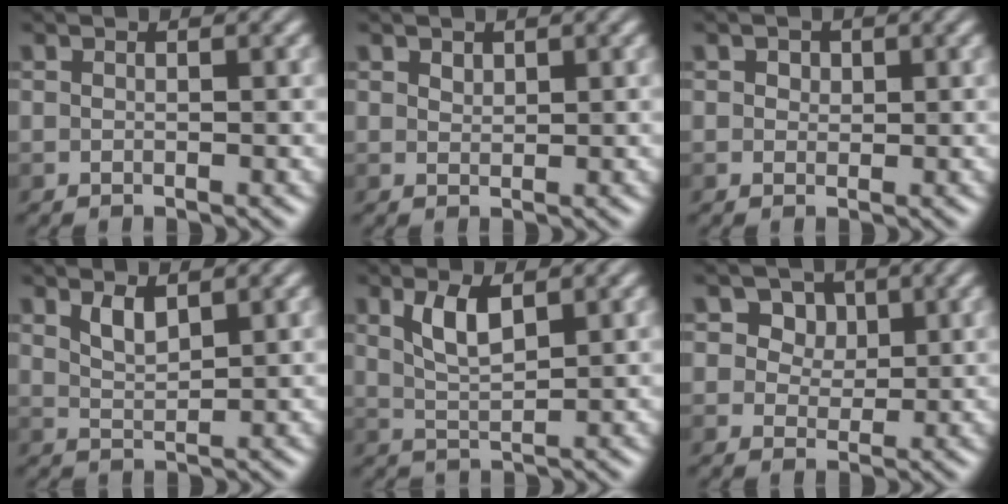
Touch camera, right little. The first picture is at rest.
{"total": 0.8, "force": [0.7, 0.4, 0.2], "torque": [-0.005, 0.000, 0.014]}
{"total": 1.0, "force": [0.5, 0.8, 0.4], "torque": [-0.006, -0.002, 0.005]}
{"total": 1.8, "force": [1.2, 0.6, 1.2], "torque": [-0.027, -0.004, 0.028]}
{"total": 3.0, "force": [1.4, 1.1, 2.4], "torque": [-0.053, -0.001, 0.029]}
{"total": 4.8, "force": [2.5, 3.4, 2.2], "torque": [-0.044, -0.001, 0.032]}